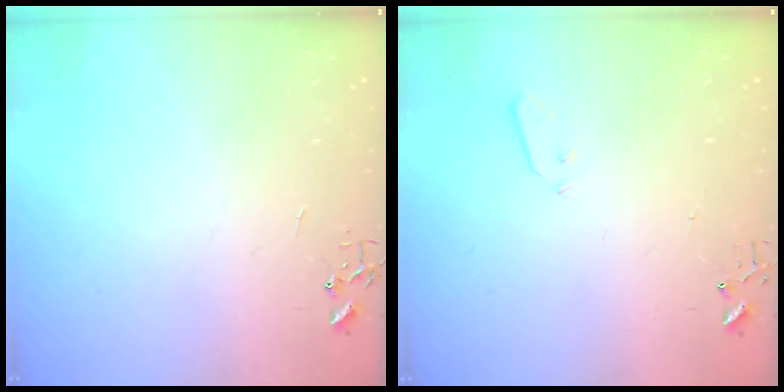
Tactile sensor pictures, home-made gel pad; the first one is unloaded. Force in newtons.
{"total": 2.9, "press": 2.8, "slide": 0.8}